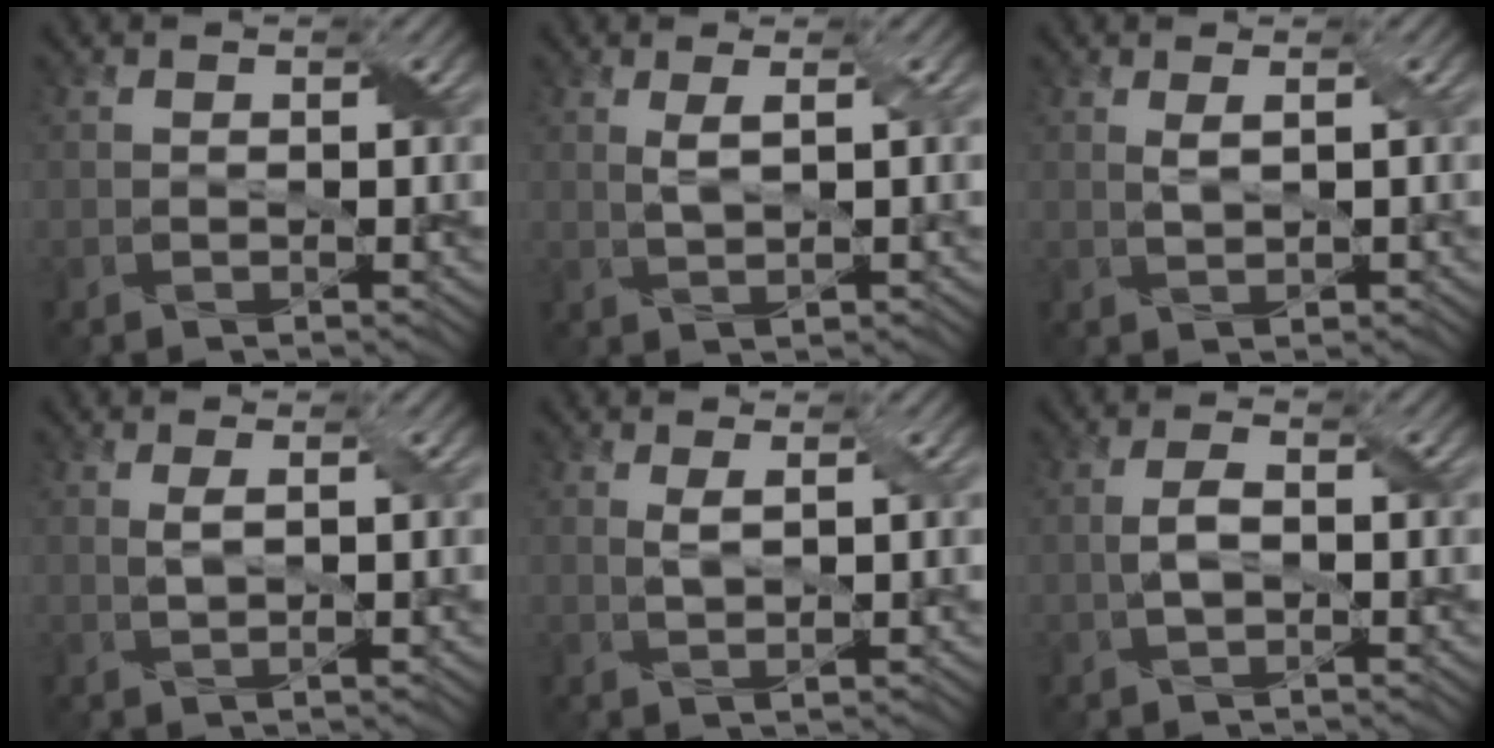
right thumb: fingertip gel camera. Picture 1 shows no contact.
{"total": 2.2, "force": [0.7, 0.3, 2.1], "torque": [-0.047, 0.003, 0.016]}
{"total": 1.5, "force": [0.6, 0.3, 1.3], "torque": [-0.034, 0.001, 0.015]}
{"total": 1.7, "force": [0.5, 0.3, 1.6], "torque": [-0.038, 0.002, 0.014]}
{"total": 1.9, "force": [0.8, 0.3, 1.7], "torque": [-0.040, 0.002, 0.018]}
{"total": 2.7, "force": [-0.3, 1.3, 2.3], "torque": [-0.053, 0.005, -0.006]}